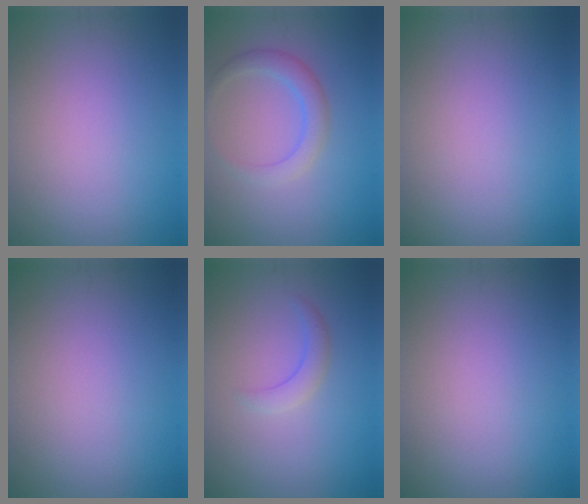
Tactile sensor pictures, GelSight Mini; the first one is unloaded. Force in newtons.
{"total": 2.8, "press": 2.8, "slide": 0.0}
{"total": 0.0}
{"total": 0.0}
{"total": 1.9, "press": 1.9, "slide": 0.1}
{"total": 0.0}